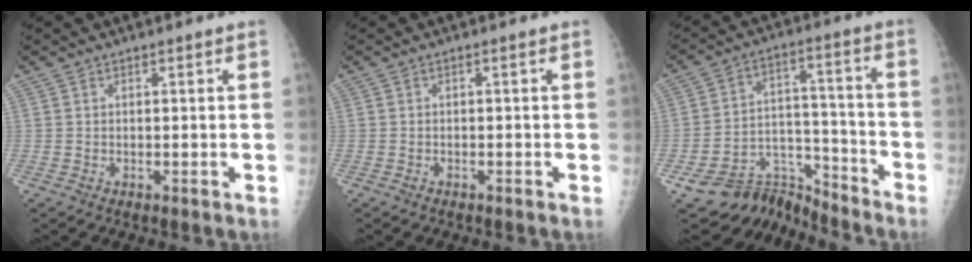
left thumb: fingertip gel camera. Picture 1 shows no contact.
{"total": 0.0}
{"total": 11.1, "force": [-10.4, 3.8, -0.6], "torque": [0.040, 0.112, -0.177]}